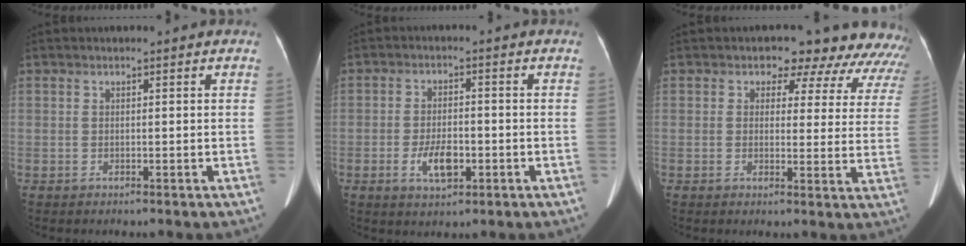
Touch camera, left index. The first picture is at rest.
{"total": 5.3, "force": [-1.9, 2.4, 4.3], "torque": [-0.087, -0.002, -0.027]}
{"total": 13.8, "force": [11.5, 6.3, 4.2], "torque": [-0.009, -0.008, 0.096]}